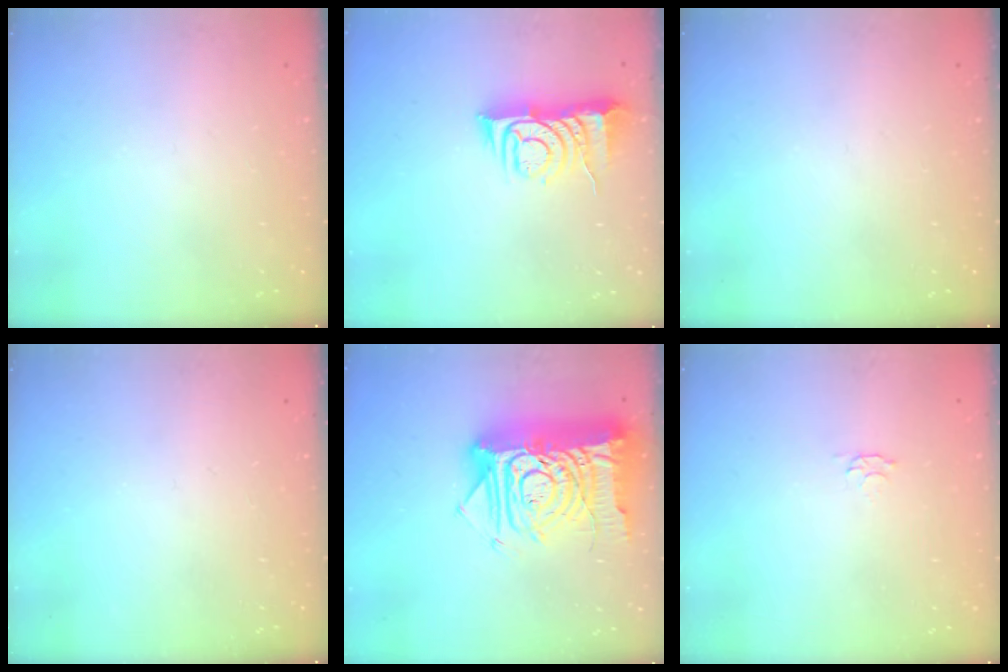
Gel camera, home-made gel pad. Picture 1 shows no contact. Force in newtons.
{"total": 8.9, "press": 8.8, "slide": 1.2}
{"total": 0.0}
{"total": 0.0}
{"total": 24.5, "press": 24.3, "slide": 2.7}
{"total": 2.8, "press": 2.7, "slide": 0.5}